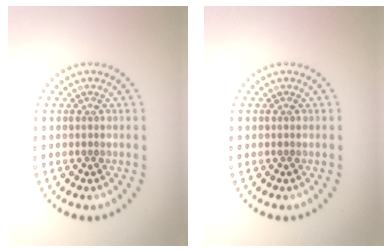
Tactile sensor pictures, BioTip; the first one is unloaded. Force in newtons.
{"total": 0.0}